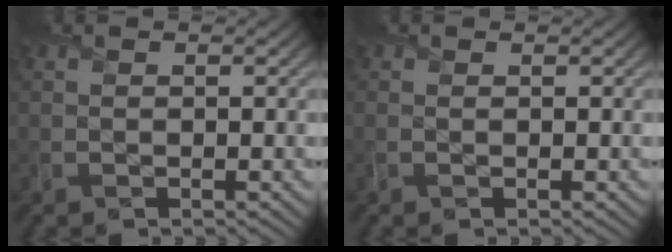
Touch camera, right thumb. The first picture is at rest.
{"total": 0.0}